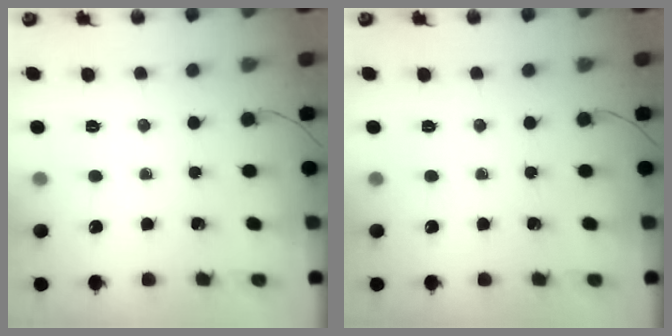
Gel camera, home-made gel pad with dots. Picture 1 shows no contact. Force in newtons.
{"total": 0.0}